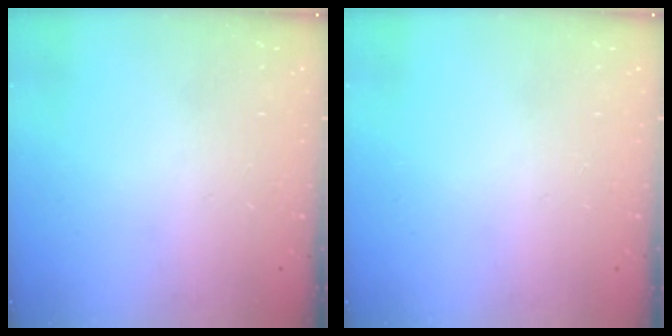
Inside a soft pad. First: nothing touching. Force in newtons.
{"total": 0.0}